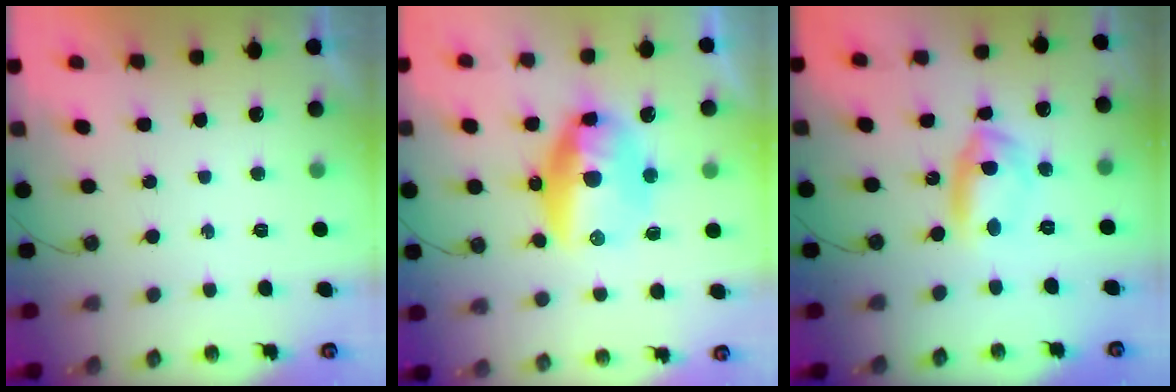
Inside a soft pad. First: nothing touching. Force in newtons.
{"total": 18.1, "press": 16.0, "slide": 8.5}
{"total": 16.7, "press": 9.1, "slide": 14.1}